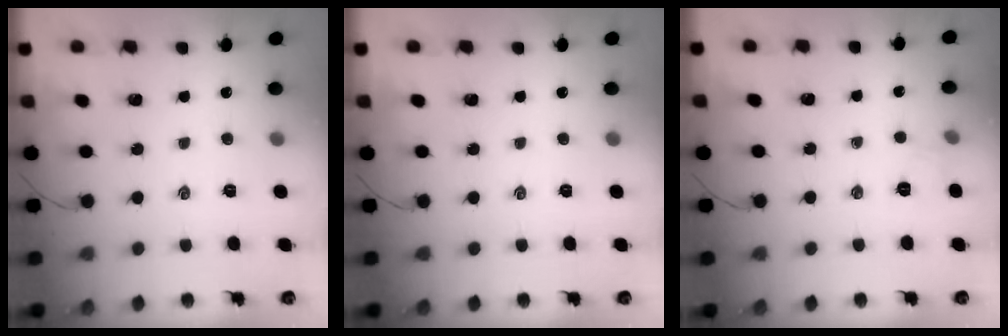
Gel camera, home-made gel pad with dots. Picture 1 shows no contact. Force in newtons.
{"total": 0.0}
{"total": 4.8, "press": 4.5, "slide": 1.4}